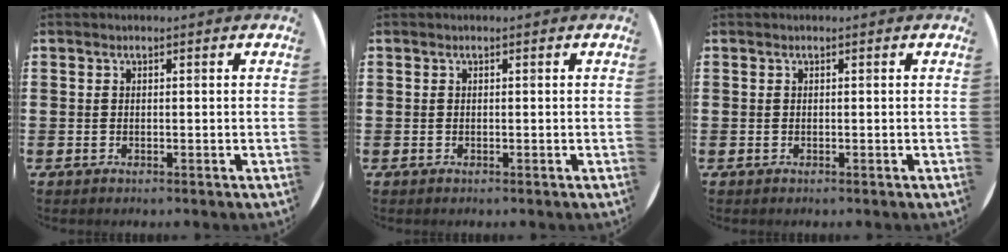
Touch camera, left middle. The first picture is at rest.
{"total": 0.0}
{"total": 0.0}